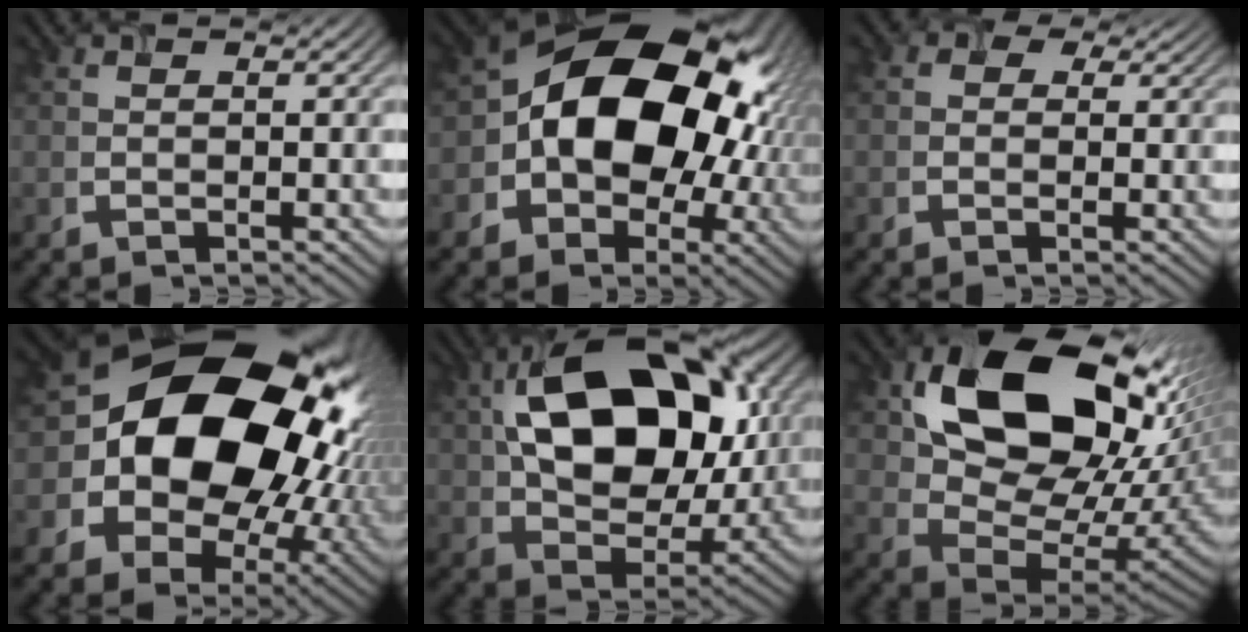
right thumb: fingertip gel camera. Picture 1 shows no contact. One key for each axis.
{"total": 16.7, "fx": -0.2, "fy": 11.9, "fz": 11.7, "tx": -0.165, "ty": -0.010, "tz": -0.008}
{"total": 2.8, "fx": 0.9, "fy": 2.2, "fz": 1.3, "tx": -0.027, "ty": 0.005, "tz": 0.000}
{"total": 20.2, "fx": 2.2, "fy": 15.2, "fz": 13.1, "tx": -0.240, "ty": -0.036, "tz": 0.063}
{"total": 17.9, "fx": 4.2, "fy": 11.5, "fz": 13.2, "tx": -0.235, "ty": 0.015, "tz": 0.073}
{"total": 17.9, "fx": 7.0, "fy": 11.6, "fz": 11.7, "tx": -0.218, "ty": -0.007, "tz": 0.139}